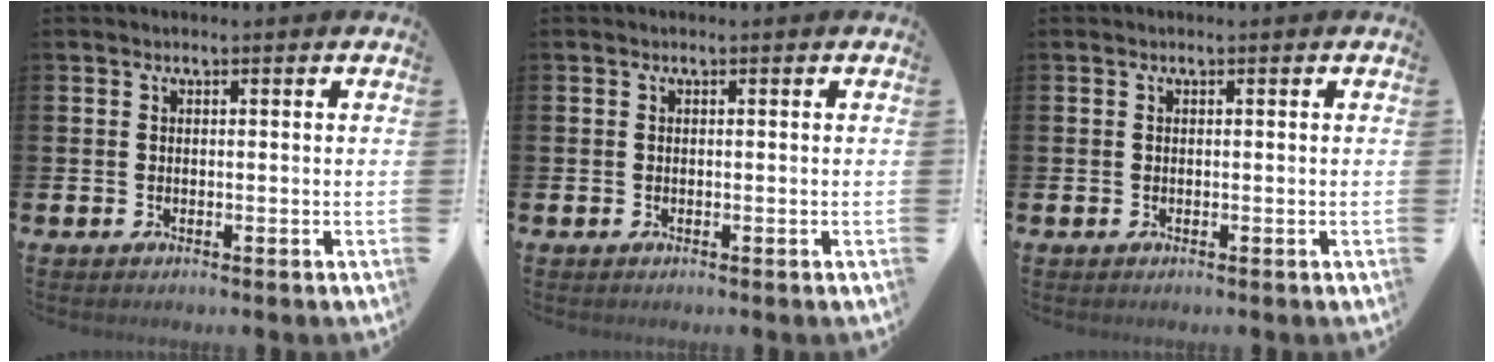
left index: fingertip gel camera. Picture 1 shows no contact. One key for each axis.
{"total": 0.0}
{"total": 0.0}